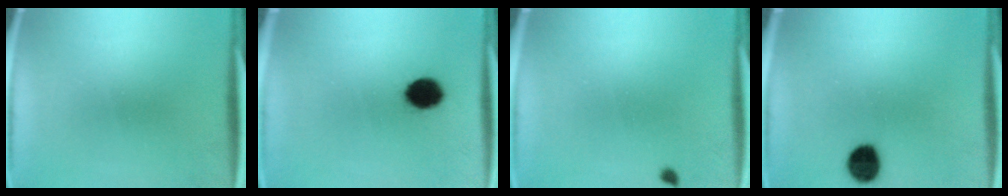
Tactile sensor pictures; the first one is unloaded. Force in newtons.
{"total": 8.2}
{"total": 0.7}
{"total": 7.6}